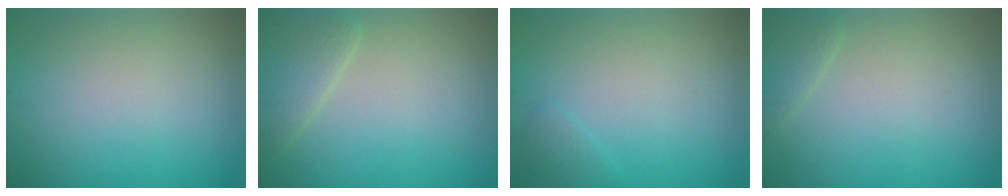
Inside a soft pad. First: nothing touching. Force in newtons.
{"total": 3.1, "press": 3.1, "slide": 0.1}
{"total": 0.9, "press": 0.9, "slide": 0.1}
{"total": 1.4, "press": 1.4, "slide": 0.1}